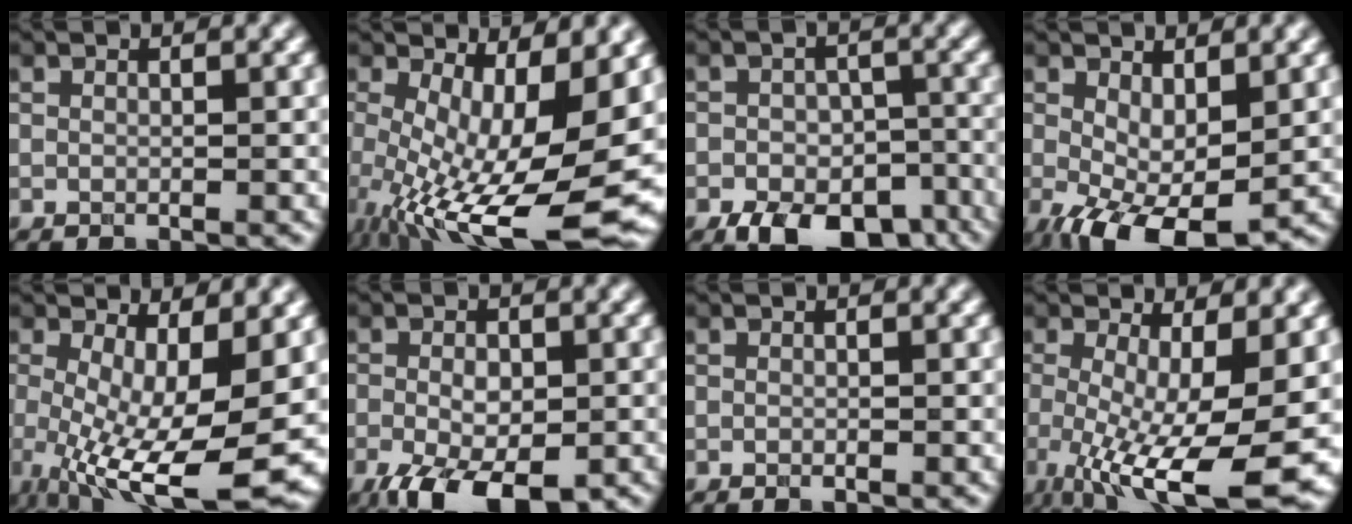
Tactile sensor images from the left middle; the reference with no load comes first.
{"total": 14.5, "force": [-2.7, 5.0, 13.3], "torque": [-0.221, -0.030, -0.030]}
{"total": 8.5, "force": [-5.2, 4.6, 4.9], "torque": [-0.070, -0.019, -0.073]}
{"total": 6.5, "force": [-1.8, 3.0, 5.4], "torque": [-0.110, -0.009, -0.030]}
{"total": 11.7, "force": [-2.0, 3.9, 10.8], "torque": [-0.184, -0.028, -0.022]}
{"total": 7.4, "force": [-3.6, 3.4, 5.6], "torque": [-0.102, -0.011, -0.058]}
{"total": 0.0}
{"total": 11.9, "force": [-3.2, 3.4, 10.9], "torque": [-0.184, -0.030, -0.043]}